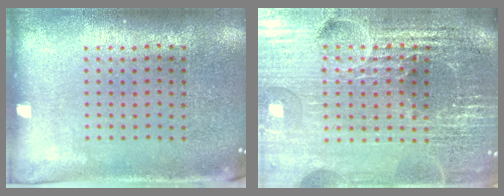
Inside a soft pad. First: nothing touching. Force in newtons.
{"total": 6.7, "press": 5.8, "slide": 3.3}